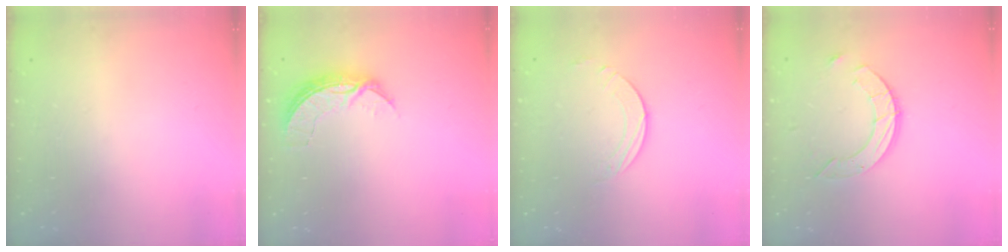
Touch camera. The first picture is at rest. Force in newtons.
{"total": 7.2, "press": 7.2, "slide": 0.6}
{"total": 2.7, "press": 2.7, "slide": 0.2}
{"total": 9.0, "press": 9.0, "slide": 0.7}